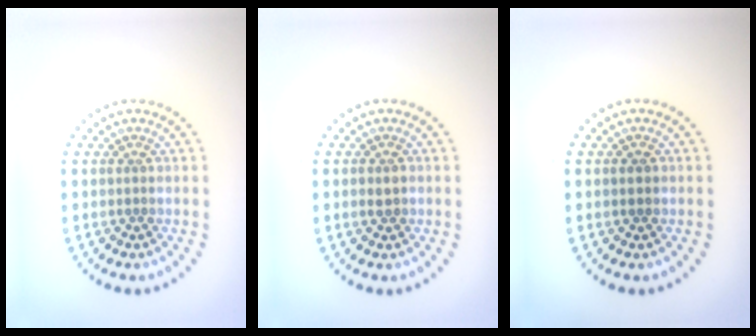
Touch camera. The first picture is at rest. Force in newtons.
{"total": 1.1, "press": 1.1, "slide": 0.1}
{"total": 1.2, "press": 1.2, "slide": 0.1}